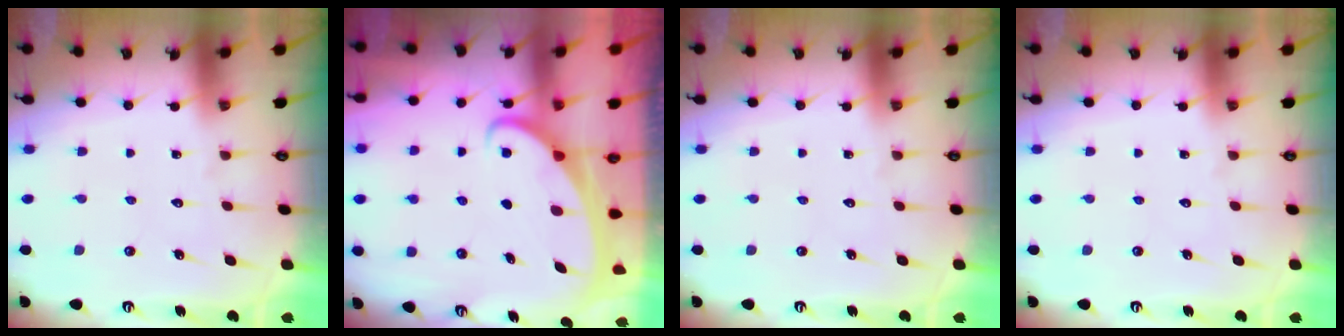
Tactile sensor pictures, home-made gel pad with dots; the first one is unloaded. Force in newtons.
{"total": 2.3, "press": 2.2, "slide": 0.4}
{"total": 0.0}
{"total": 0.0}